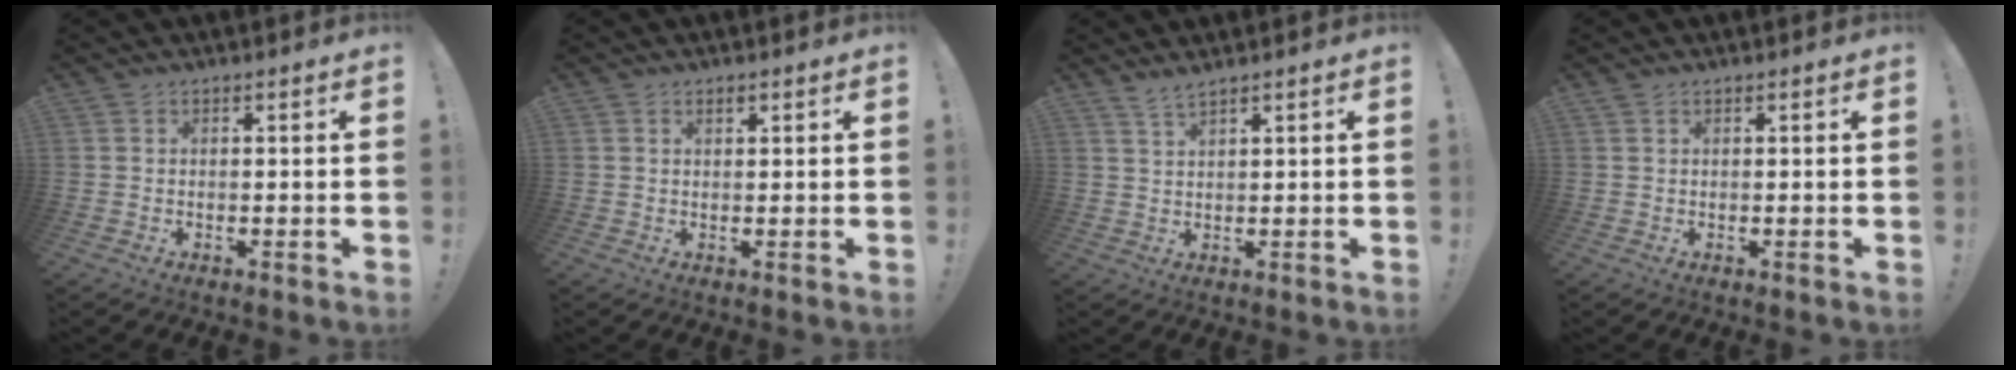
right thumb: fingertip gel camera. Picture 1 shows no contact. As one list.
[{"total": 1.1, "force": [0.7, 0.5, 0.6], "torque": [-0.009, -0.002, 0.013]}, {"total": 2.8, "force": [2.4, 0.0, 1.3], "torque": [-0.038, -0.009, 0.046]}, {"total": 0.5, "force": [0.5, 0.2, 0.2], "torque": [-0.003, 0.000, 0.009]}]